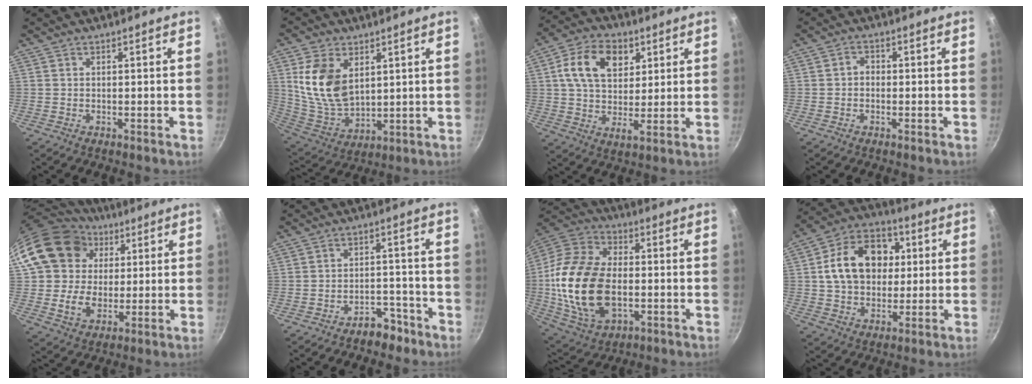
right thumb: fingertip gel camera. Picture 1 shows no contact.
{"total": 14.0, "force": [4.0, 9.1, 9.9], "torque": [-0.174, -0.030, 0.092]}
{"total": 13.5, "force": [4.5, 9.0, 9.0], "torque": [-0.135, -0.003, 0.066]}
{"total": 2.0, "force": [-0.4, 1.6, 1.0], "torque": [-0.010, 0.011, -0.010]}
{"total": 19.3, "force": [4.9, 16.1, 9.6], "torque": [-0.148, 0.013, 0.087]}
{"total": 5.3, "force": [-4.0, 2.9, 2.0], "torque": [-0.007, 0.049, -0.050]}
{"total": 23.3, "force": [-2.3, 14.9, 17.8], "torque": [-0.342, 0.019, -0.040]}
{"total": 17.2, "force": [2.8, 13.0, 11.0], "torque": [-0.148, 0.021, 0.035]}